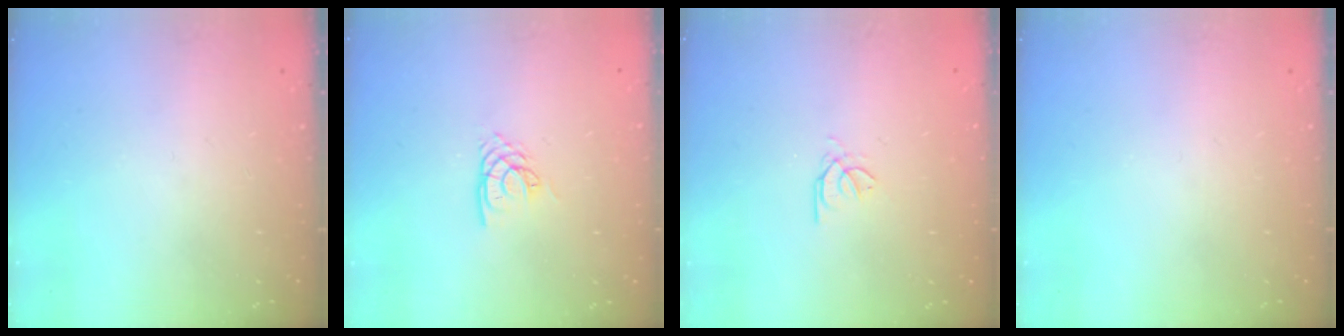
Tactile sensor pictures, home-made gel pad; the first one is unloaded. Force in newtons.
{"total": 3.2, "press": 3.2, "slide": 0.2}
{"total": 0.9, "press": 0.8, "slide": 0.4}
{"total": 0.0}